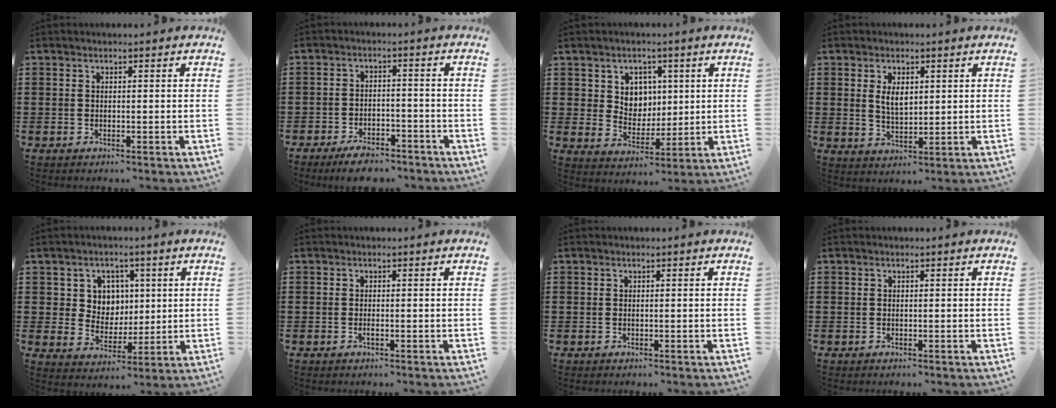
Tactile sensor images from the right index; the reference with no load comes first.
{"total": 4.0, "force": [-3.7, 0.9, 1.2], "torque": [-0.021, 0.010, -0.071]}
{"total": 5.2, "force": [2.2, 4.6, 1.1], "torque": [-0.038, 0.005, 0.037]}
{"total": 3.7, "force": [1.0, 1.9, 2.9], "torque": [-0.054, 0.003, 0.015]}
{"total": 5.7, "force": [1.9, 5.2, 1.4], "torque": [-0.049, 0.011, 0.032]}
{"total": 0.6, "force": [-0.3, 0.1, 0.5], "torque": [-0.010, -0.003, -0.004]}
{"total": 0.0}
{"total": 0.0}